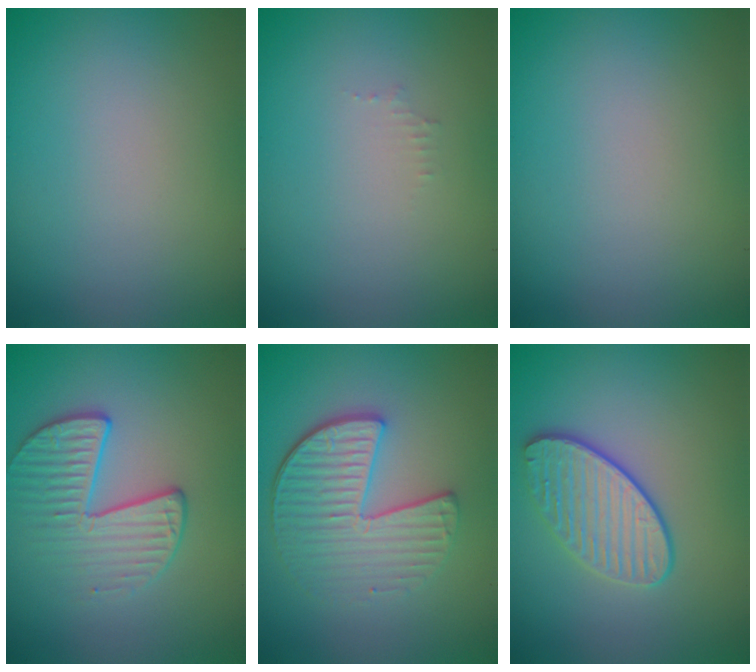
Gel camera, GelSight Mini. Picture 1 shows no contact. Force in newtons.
{"total": 0.6, "press": 0.6, "slide": 0.1}
{"total": 0.0}
{"total": 3.4, "press": 2.8, "slide": 2.0}
{"total": 4.2, "press": 3.6, "slide": 2.1}
{"total": 3.5, "press": 3.3, "slide": 1.3}